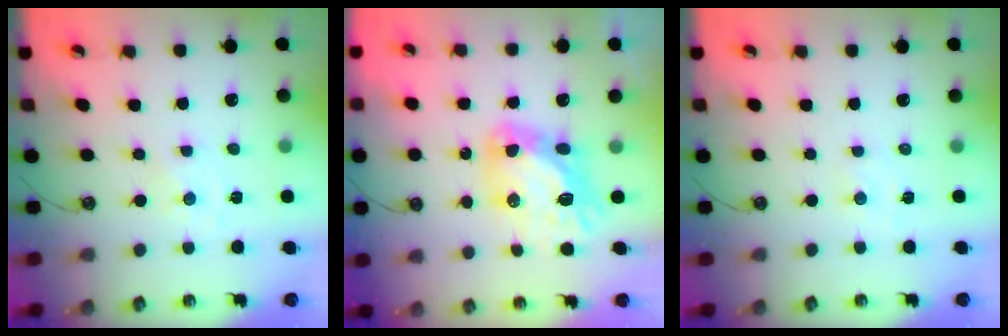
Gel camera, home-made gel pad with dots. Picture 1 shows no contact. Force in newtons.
{"total": 14.0, "press": 13.9, "slide": 1.2}
{"total": 3.4, "press": 3.4, "slide": 0.6}